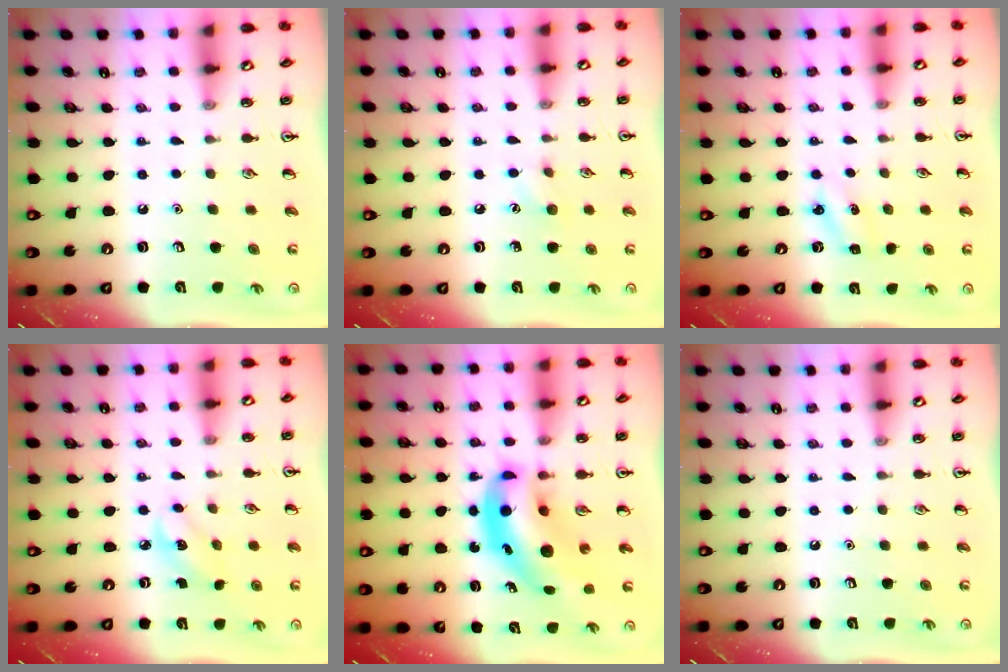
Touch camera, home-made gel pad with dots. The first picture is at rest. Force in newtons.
{"total": 5.6, "press": 5.3, "slide": 1.6}
{"total": 2.9, "press": 2.7, "slide": 0.9}
{"total": 2.8, "press": 2.7, "slide": 0.8}
{"total": 11.7, "press": 11.2, "slide": 3.4}
{"total": 0.0}